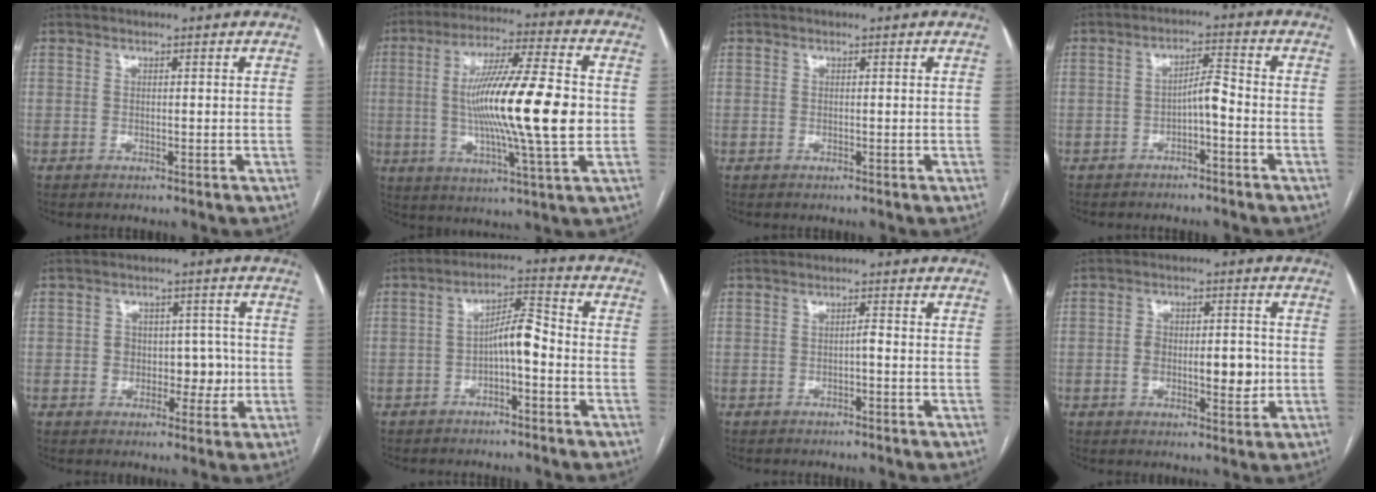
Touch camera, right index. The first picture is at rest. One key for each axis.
{"total": 18.6, "fx": -0.2, "fy": 1.2, "fz": 18.5, "tx": -0.322, "ty": -0.001, "tz": -0.009}
{"total": 0.0}
{"total": 3.7, "fx": -1.6, "fy": 0.7, "fz": 3.3, "tx": -0.054, "ty": 0.014, "tz": -0.026}
{"total": 5.9, "fx": -0.8, "fy": 4.4, "fz": 3.8, "tx": -0.034, "ty": 0.024, "tz": -0.005}
{"total": 5.9, "fx": -1.7, "fy": 1.5, "fz": 5.5, "tx": -0.095, "ty": 0.024, "tz": -0.027}
{"total": 1.1, "fx": -0.4, "fy": 0.2, "fz": 1.0, "tx": -0.014, "ty": 0.003, "tz": -0.008}
{"total": 8.2, "fx": -1.1, "fy": 3.6, "fz": 7.2, "tx": -0.113, "ty": 0.009, "tz": -0.013}